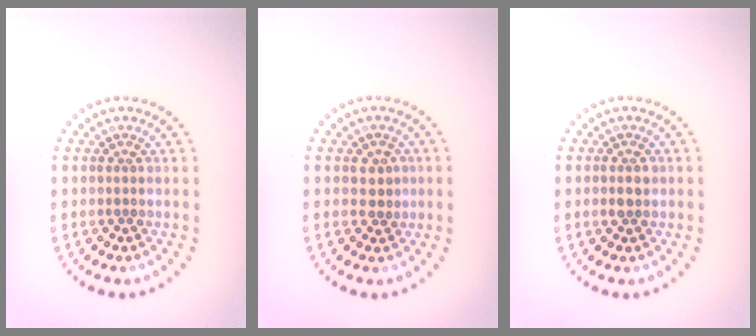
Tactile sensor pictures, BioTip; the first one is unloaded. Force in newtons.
{"total": 1.7, "press": 1.6, "slide": 0.5}
{"total": 1.1, "press": 1.1, "slide": 0.1}